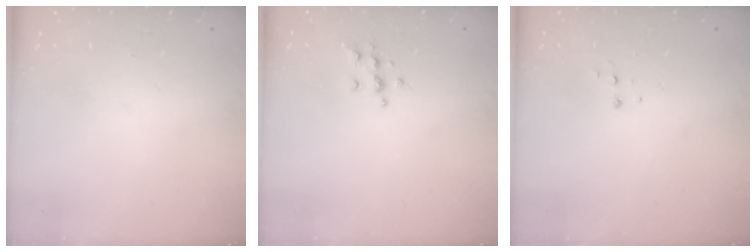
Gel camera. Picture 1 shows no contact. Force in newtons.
{"total": 5.7, "press": 5.6, "slide": 1.1}
{"total": 4.5, "press": 4.5, "slide": 0.4}